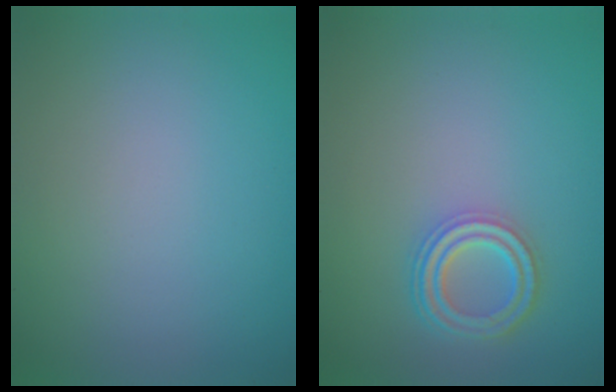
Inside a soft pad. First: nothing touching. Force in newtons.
{"total": 3.6, "press": 2.9, "slide": 2.2}